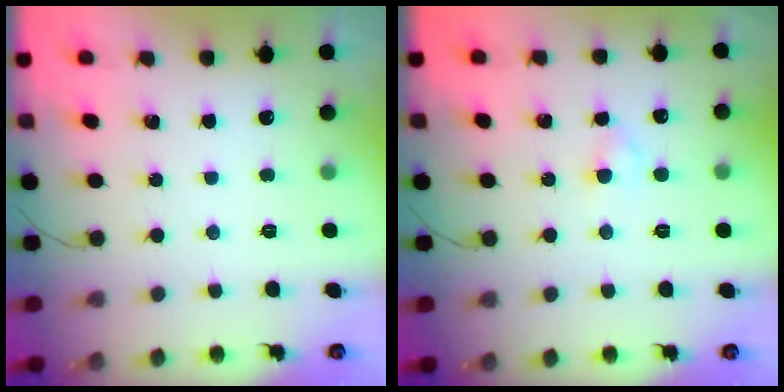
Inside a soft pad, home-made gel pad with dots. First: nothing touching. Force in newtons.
{"total": 1.6, "press": 1.4, "slide": 0.9}